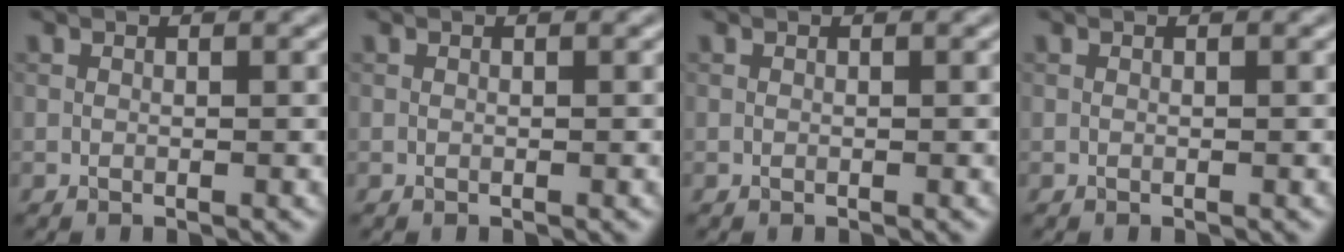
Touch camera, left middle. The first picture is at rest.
{"total": 0.0}
{"total": 0.0}
{"total": 0.0}